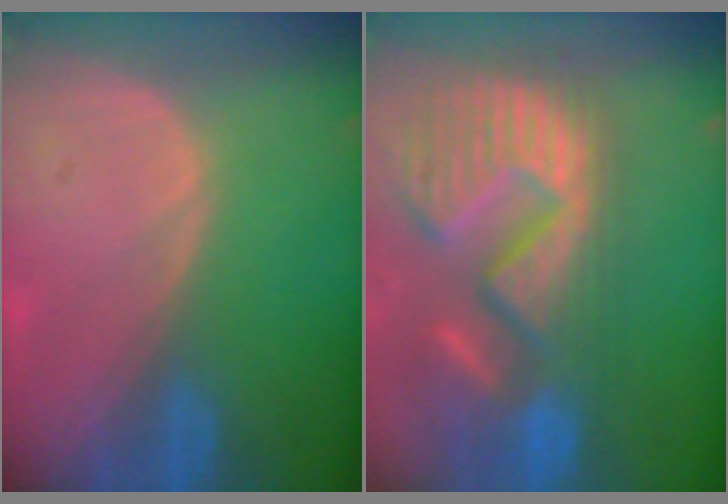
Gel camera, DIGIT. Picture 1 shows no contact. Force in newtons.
{"total": 15.2, "press": 12.6, "slide": 8.4}